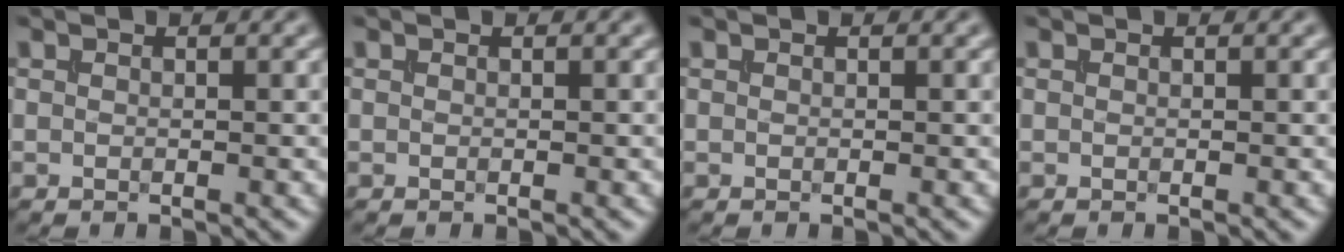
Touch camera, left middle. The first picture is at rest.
{"total": 0.0}
{"total": 0.0}
{"total": 0.0}